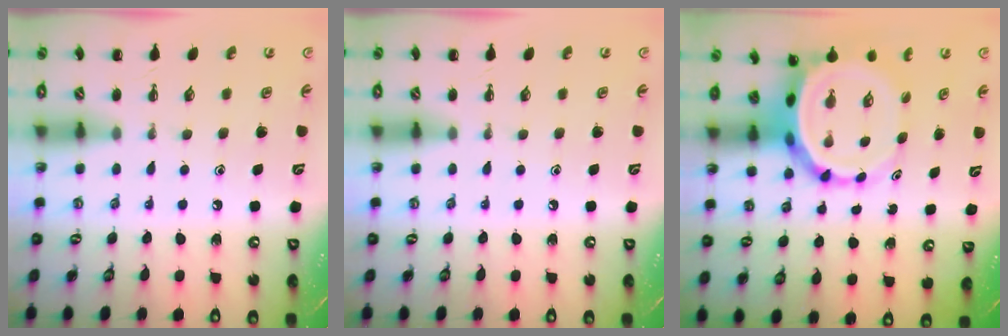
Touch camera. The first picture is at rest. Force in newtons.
{"total": 0.0}
{"total": 7.3, "press": 6.9, "slide": 2.5}